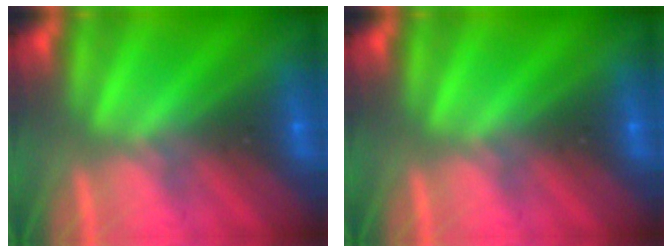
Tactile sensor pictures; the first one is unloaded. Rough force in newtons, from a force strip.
{"total": 0.0}